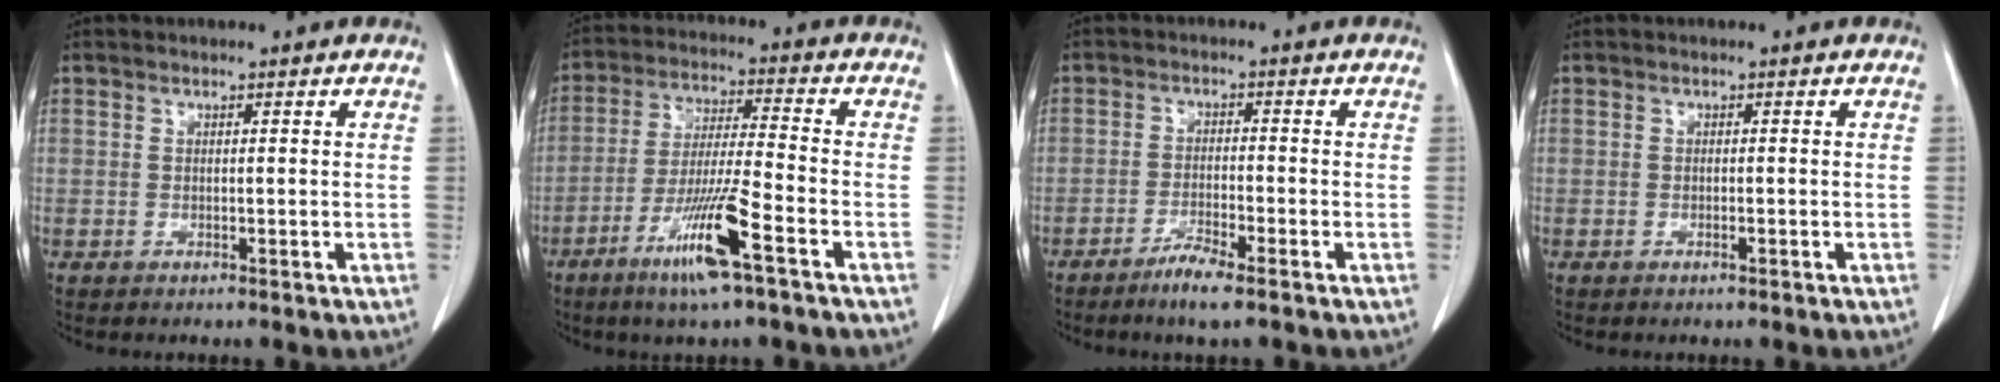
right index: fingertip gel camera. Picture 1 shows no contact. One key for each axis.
{"total": 11.4, "fx": -6.0, "fy": -0.2, "fz": 9.7, "tx": -0.187, "ty": -0.020, "tz": -0.114}
{"total": 4.3, "fx": -3.1, "fy": 0.0, "fz": 3.0, "tx": -0.059, "ty": -0.008, "tz": -0.059}
{"total": 0.5, "fx": -0.3, "fy": 0.1, "fz": 0.4, "tx": -0.006, "ty": 0.000, "tz": -0.003}